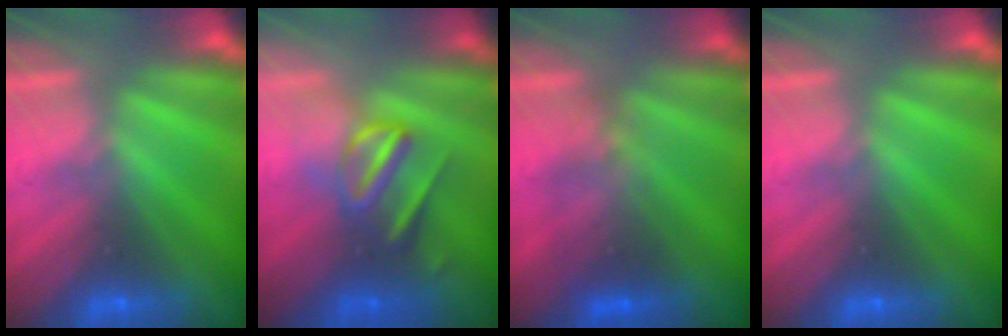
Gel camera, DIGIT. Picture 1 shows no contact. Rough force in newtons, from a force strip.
{"total": 2.9}
{"total": 2.4}
{"total": 0.0}